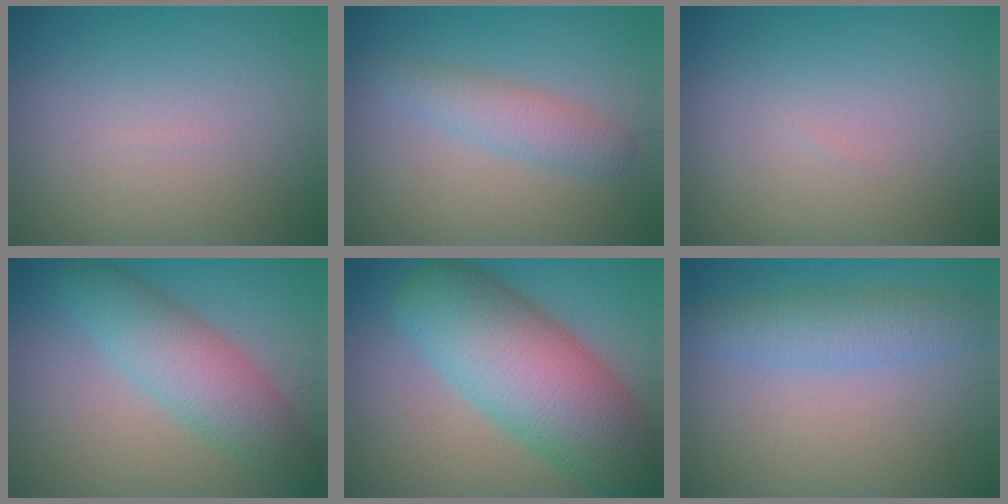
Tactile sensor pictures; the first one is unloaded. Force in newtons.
{"total": 2.8, "press": 2.8, "slide": 0.1}
{"total": 0.0}
{"total": 5.8, "press": 5.8, "slide": 0.2}
{"total": 11.8, "press": 11.8, "slide": 0.4}
{"total": 3.8, "press": 3.8, "slide": 0.1}